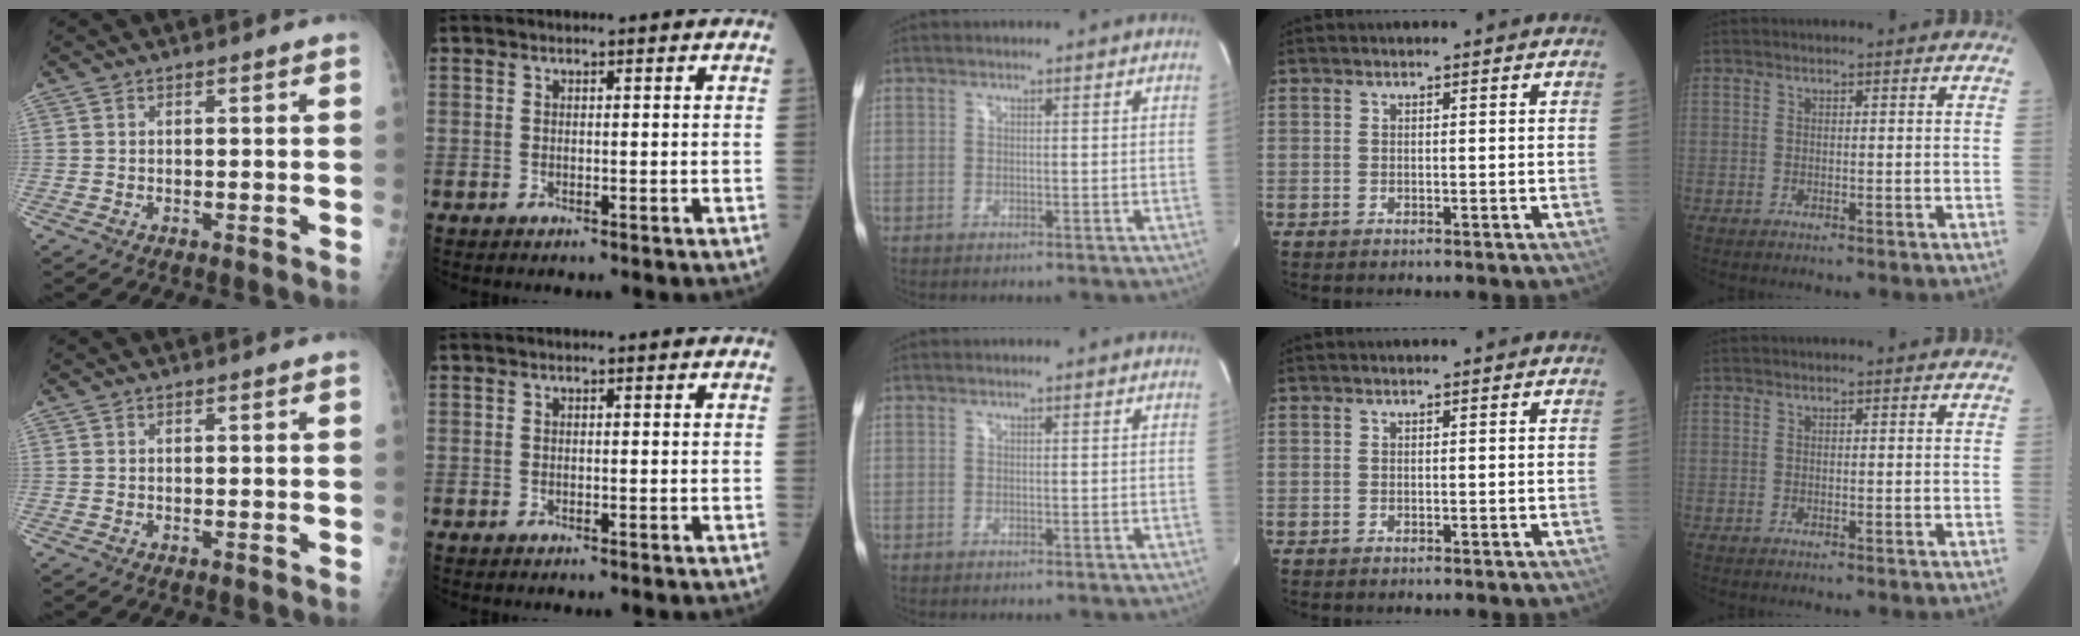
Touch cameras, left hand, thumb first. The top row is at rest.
{}